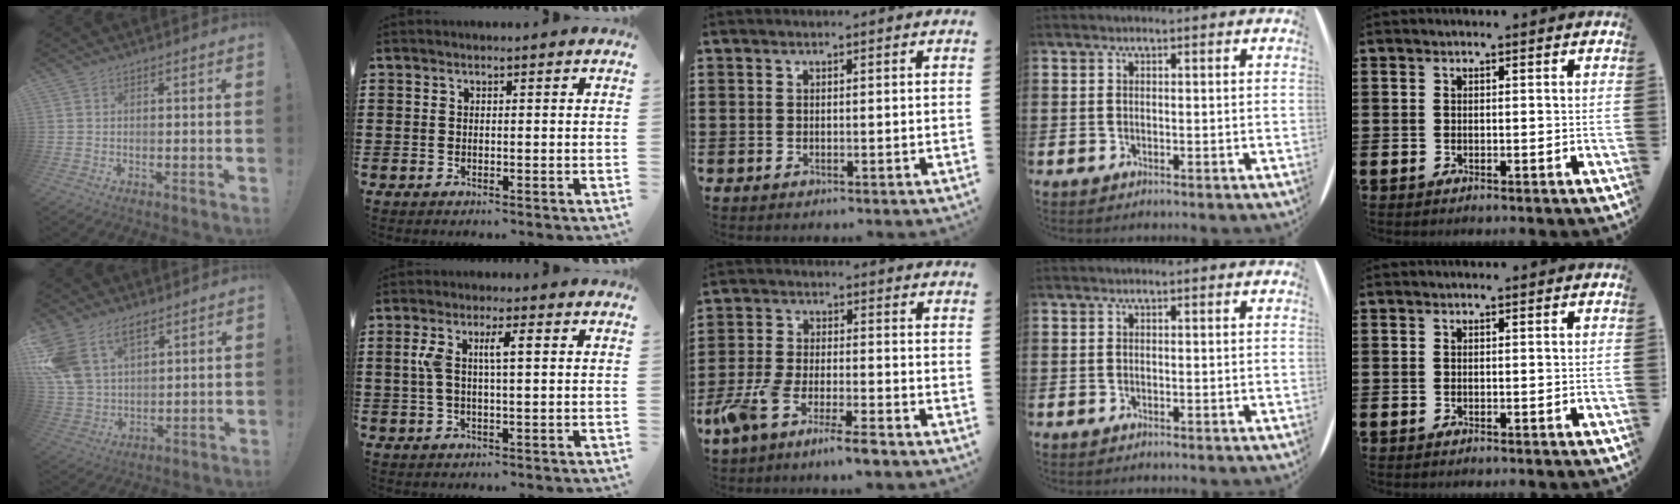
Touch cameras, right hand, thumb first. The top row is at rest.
{"thumb": {"total": 13.8, "force": [8.2, 8.7, 6.8], "torque": [-0.147, -0.044, 0.162]}, "index": {"total": 5.2, "force": [1.0, 1.6, 4.9], "torque": [-0.111, 0.004, 0.008]}, "middle": {"total": 7.3, "force": [-5.7, 0.9, 4.5], "torque": [-0.112, -0.013, -0.111]}}